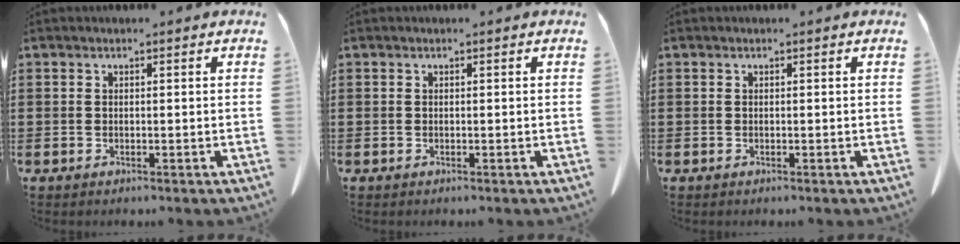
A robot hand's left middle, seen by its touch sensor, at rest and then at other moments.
{"total": 0.0}
{"total": 0.0}